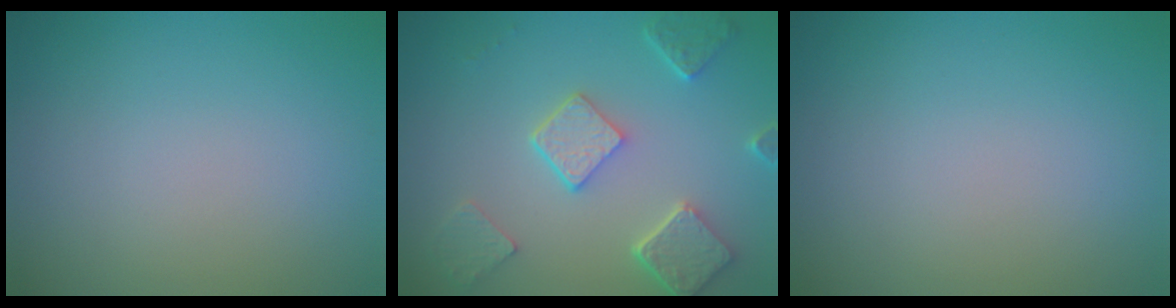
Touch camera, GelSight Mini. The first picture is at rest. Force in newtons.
{"total": 4.9, "press": 3.8, "slide": 3.0}
{"total": 0.0}